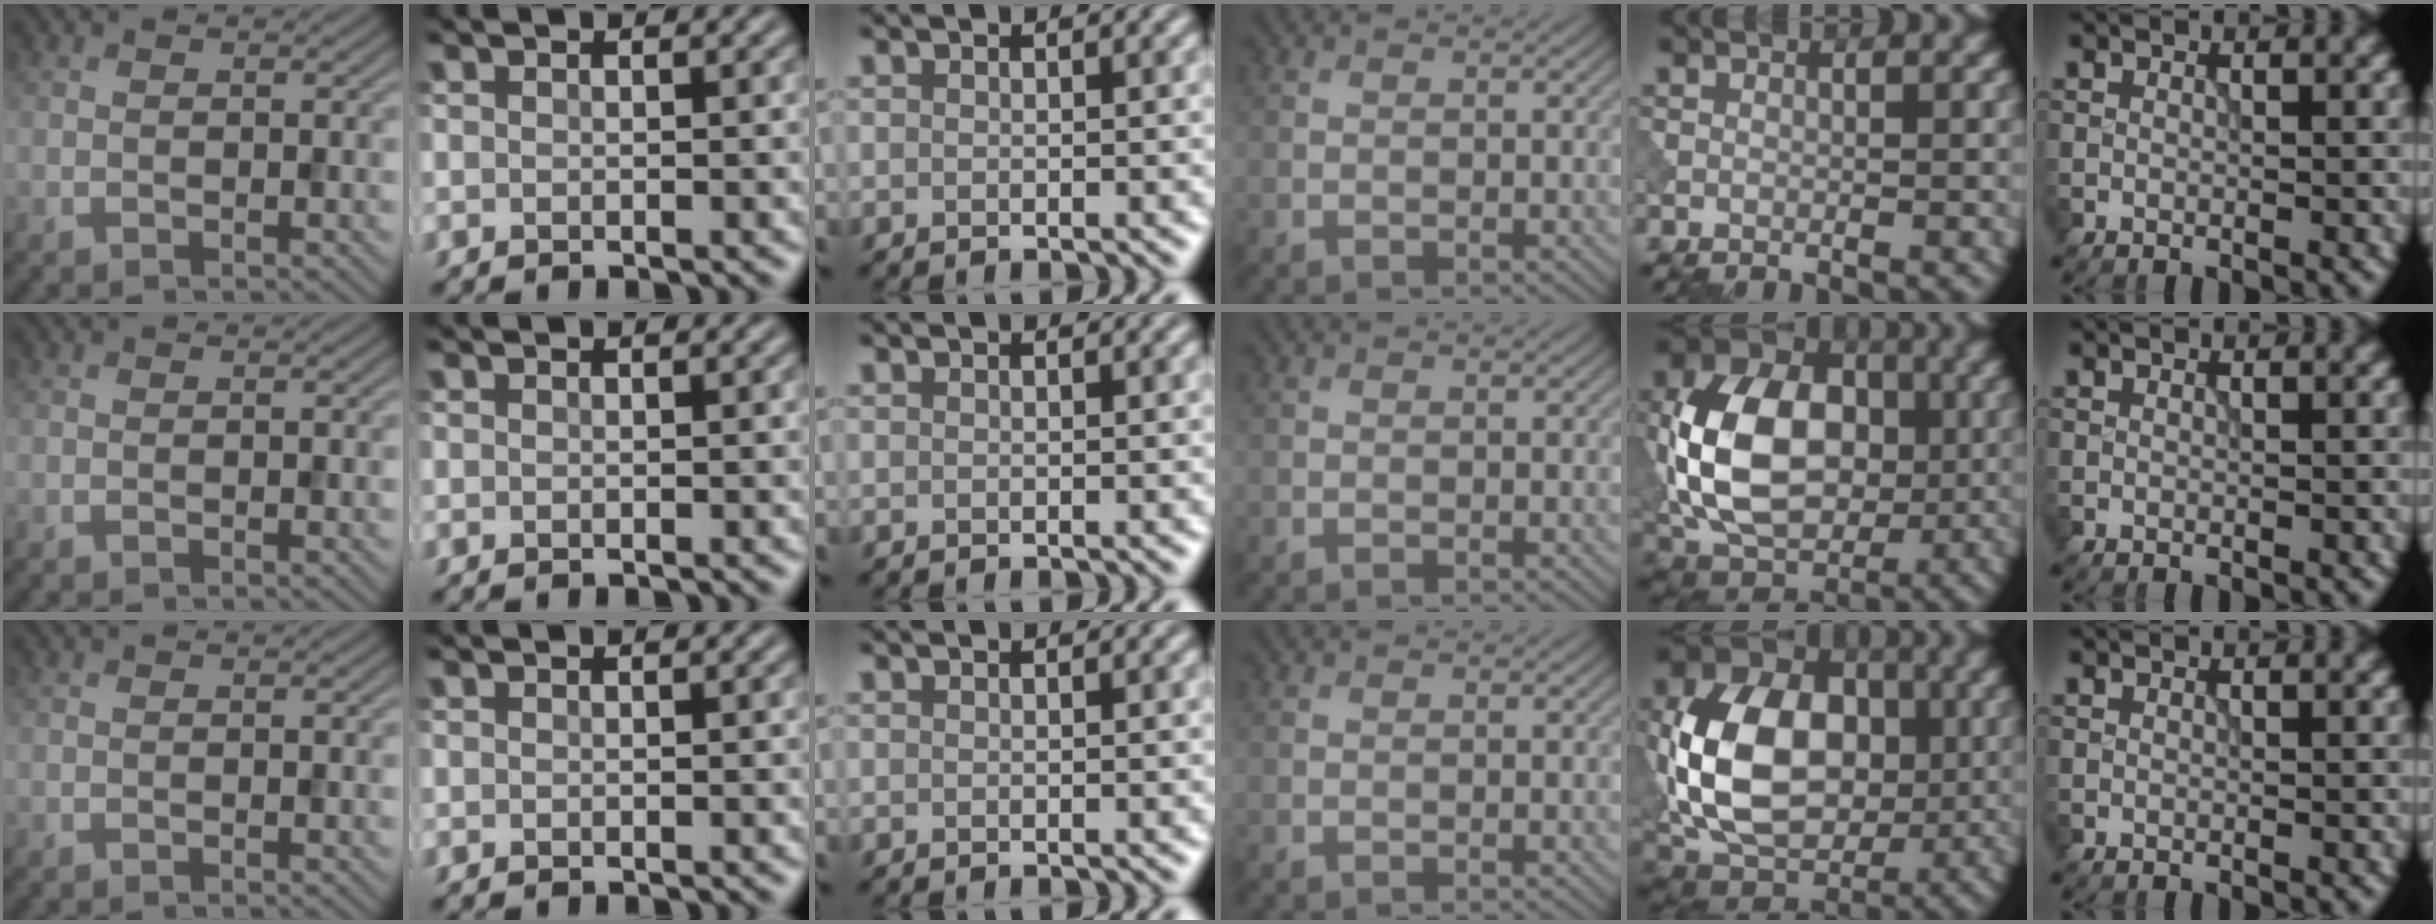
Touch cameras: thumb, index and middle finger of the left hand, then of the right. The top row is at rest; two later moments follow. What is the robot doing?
{"motion": "press", "object": "tv remote"}